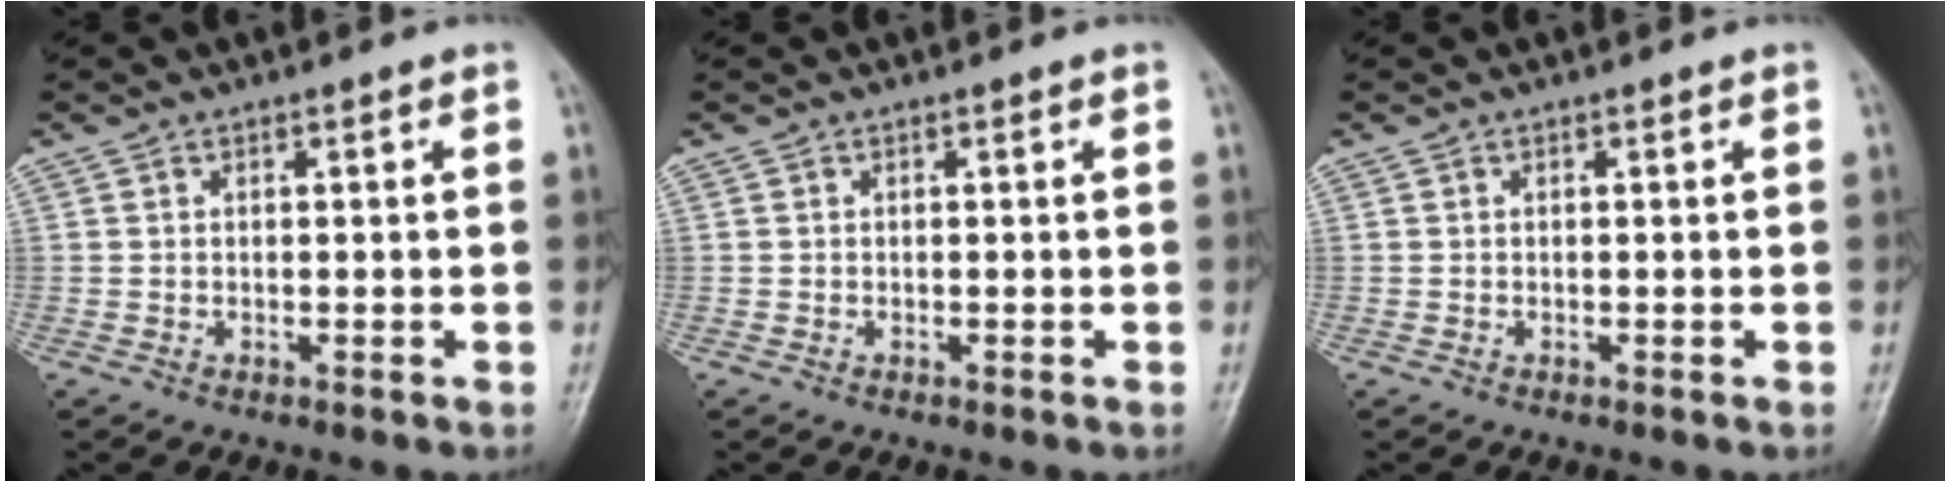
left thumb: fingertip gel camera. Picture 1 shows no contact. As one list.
[{"total": 0.0}, {"total": 0.0}]